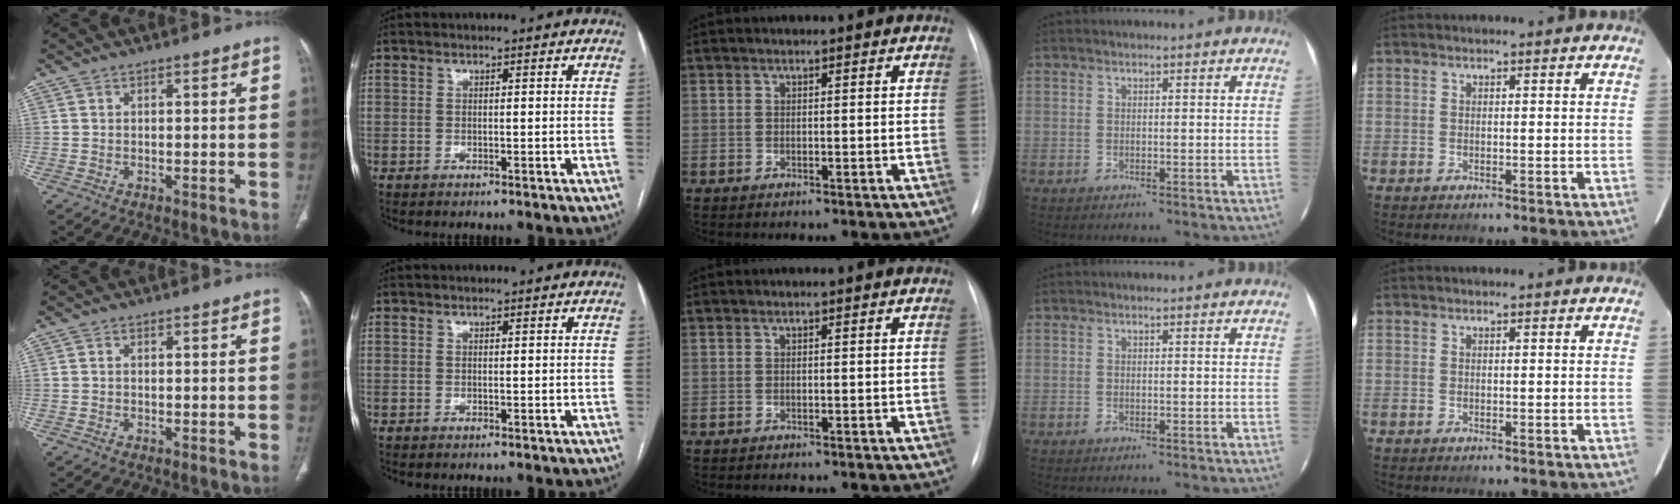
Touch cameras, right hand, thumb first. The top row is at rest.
{}